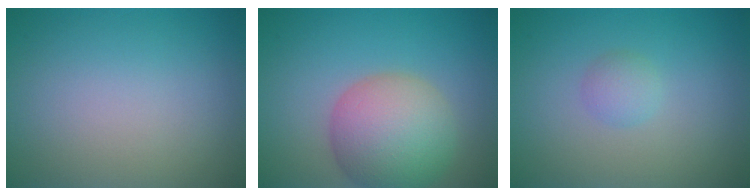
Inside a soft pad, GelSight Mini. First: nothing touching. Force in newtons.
{"total": 7.8, "press": 7.8, "slide": 0.5}
{"total": 1.4, "press": 1.4, "slide": 0.0}